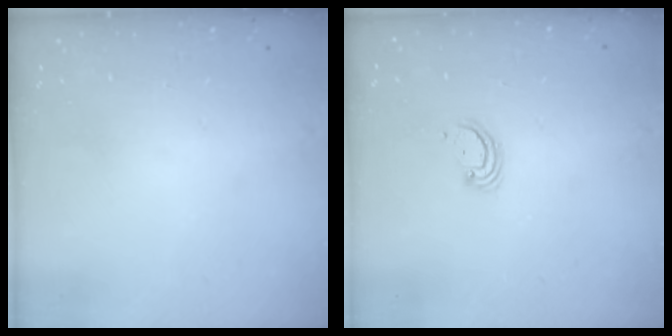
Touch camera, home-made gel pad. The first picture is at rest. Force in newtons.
{"total": 2.5, "press": 2.5, "slide": 0.2}